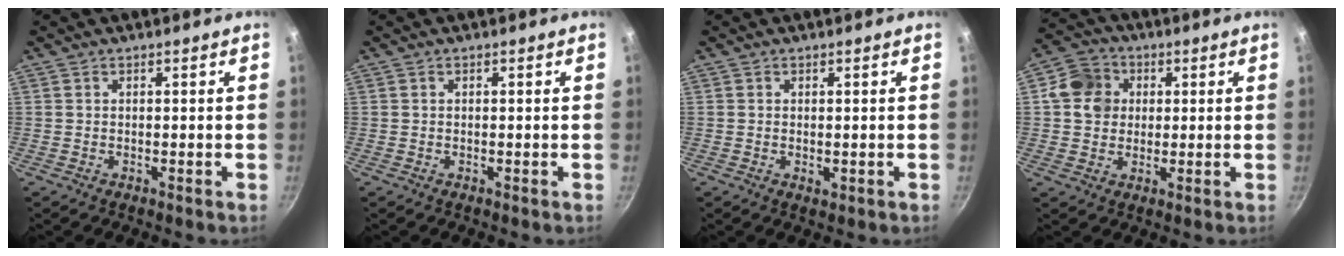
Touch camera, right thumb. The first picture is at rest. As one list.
[{"total": 0.0}, {"total": 1.0, "force": [-0.1, 0.6, 0.8], "torque": [-0.013, -0.002, 0.000]}, {"total": 8.2, "force": [1.5, 7.3, 3.5], "torque": [-0.034, 0.010, 0.012]}]